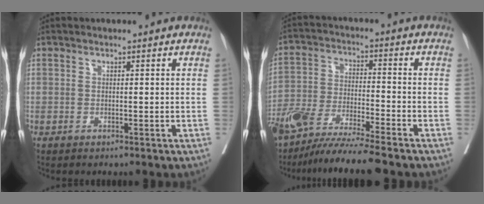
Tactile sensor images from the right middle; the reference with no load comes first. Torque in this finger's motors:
{"motor_torque": [0.22, -0.89, 0.43, 0.13]}